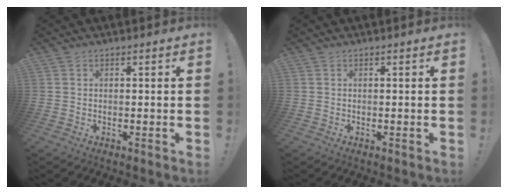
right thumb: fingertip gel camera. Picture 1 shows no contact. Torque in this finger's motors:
{"motor_torque": [0.00, 0.00, -0.03, -0.03, 0.00]}